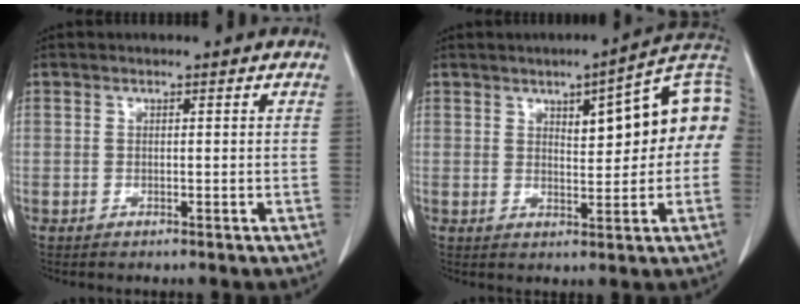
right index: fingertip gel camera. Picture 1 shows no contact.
{"total": 12.6, "force": [2.1, 3.4, 11.9], "torque": [-0.158, 0.038, 0.028]}